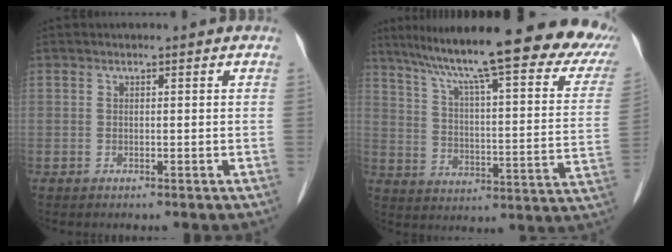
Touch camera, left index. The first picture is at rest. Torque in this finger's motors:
{"motor_torque": [0.04, -1.62, 0.46, 0.07]}